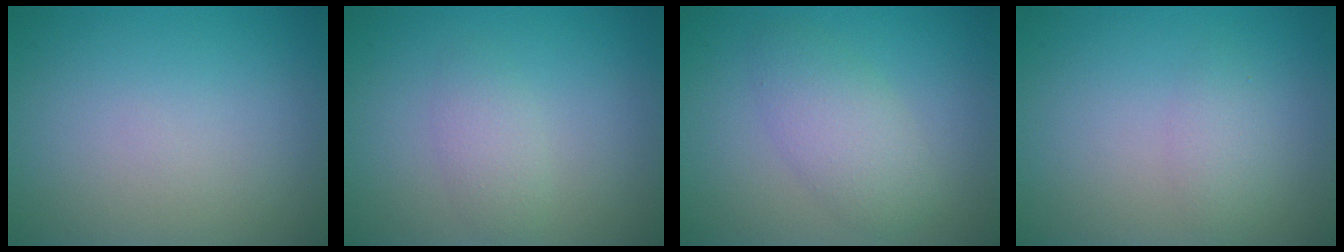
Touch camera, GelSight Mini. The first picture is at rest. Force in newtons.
{"total": 1.8, "press": 1.8, "slide": 0.1}
{"total": 3.5, "press": 3.5, "slide": 0.2}
{"total": 1.6, "press": 1.6, "slide": 0.0}